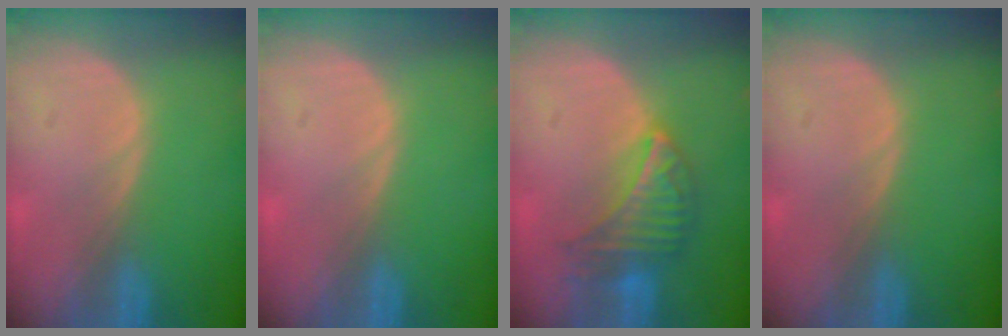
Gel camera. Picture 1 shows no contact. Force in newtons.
{"total": 0.0}
{"total": 6.6, "press": 6.5, "slide": 1.0}
{"total": 0.0}